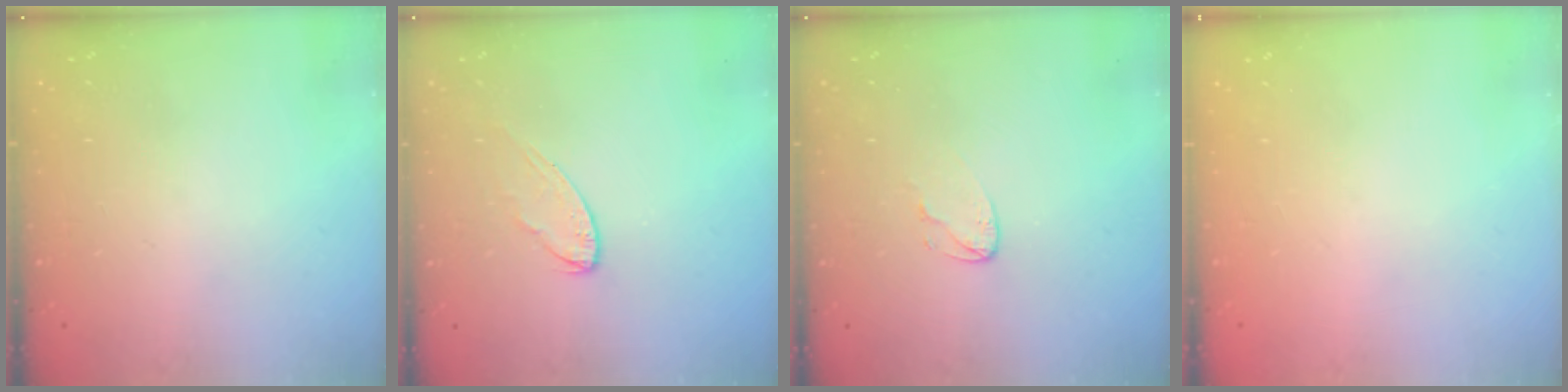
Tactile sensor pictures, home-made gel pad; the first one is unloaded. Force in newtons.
{"total": 6.1, "press": 6.0, "slide": 0.6}
{"total": 3.7, "press": 3.7, "slide": 0.3}
{"total": 0.0}